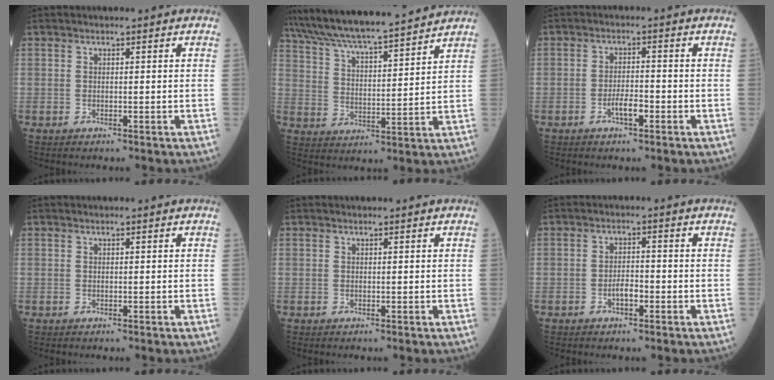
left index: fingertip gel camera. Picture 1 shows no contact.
{"total": 17.9, "force": [16.2, 0.7, 7.5], "torque": [-0.137, 0.013, 0.259]}
{"total": 2.9, "force": [-1.6, 0.7, 2.3], "torque": [-0.039, -0.004, -0.033]}
{"total": 0.0}
{"total": 0.0}
{"total": 2.4, "force": [-1.3, 0.9, 1.8], "torque": [-0.028, -0.001, -0.028]}